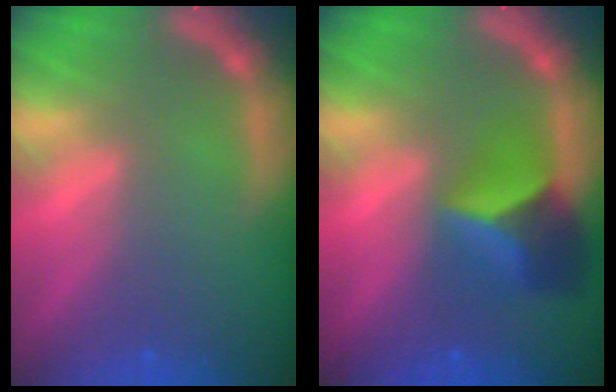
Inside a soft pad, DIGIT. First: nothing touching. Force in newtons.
{"total": 5.4}